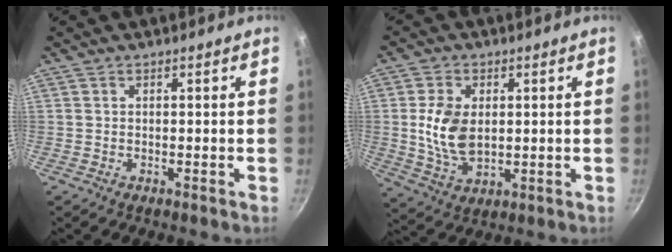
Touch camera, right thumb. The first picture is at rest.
{"total": 9.9, "force": [0.9, 6.4, 7.5], "torque": [-0.135, -0.013, 0.023]}